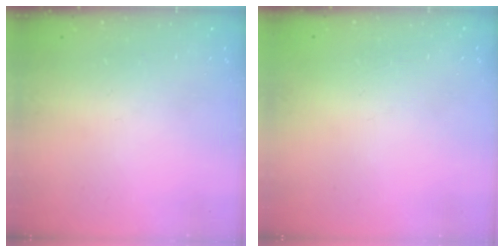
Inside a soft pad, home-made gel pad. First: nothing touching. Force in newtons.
{"total": 2.3, "press": 2.3, "slide": 0.1}